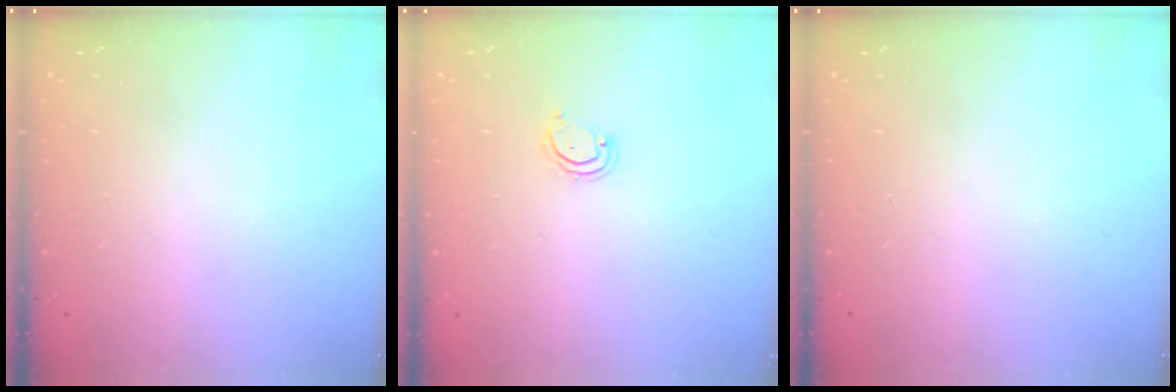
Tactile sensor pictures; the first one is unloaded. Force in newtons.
{"total": 2.9, "press": 2.9, "slide": 0.3}
{"total": 0.0}